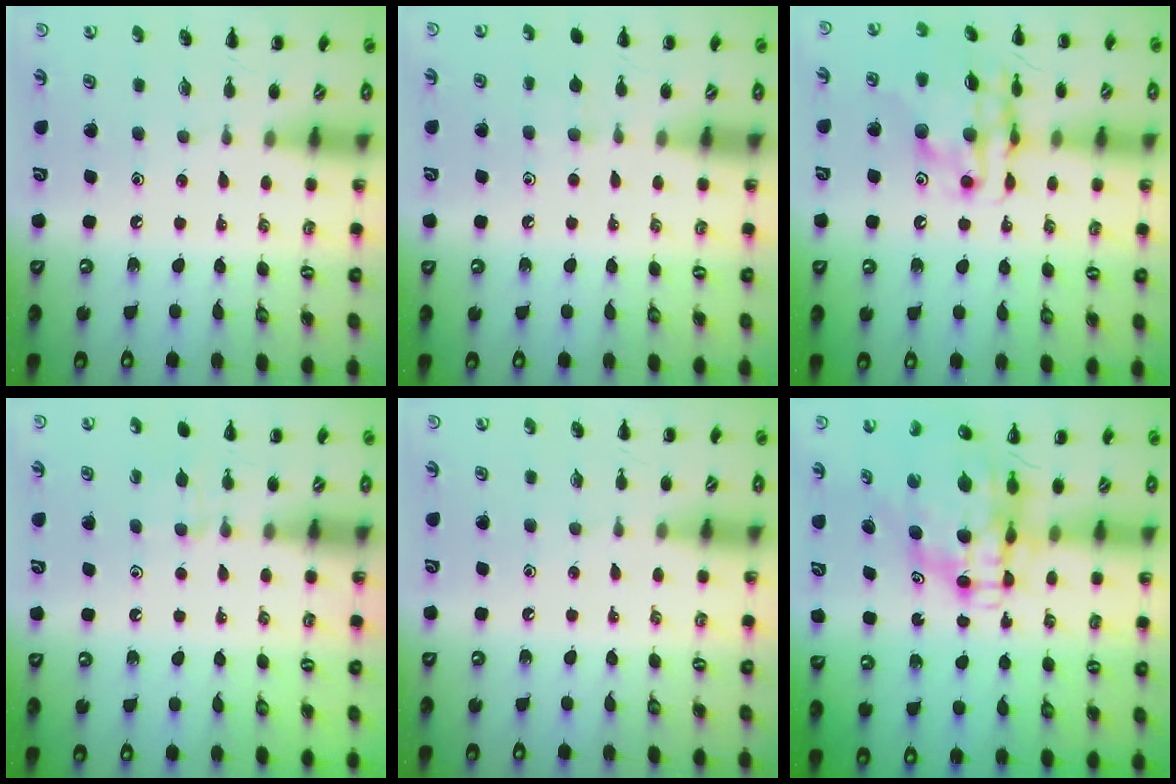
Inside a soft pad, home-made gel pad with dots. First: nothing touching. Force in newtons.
{"total": 5.7, "press": 5.5, "slide": 1.8}
{"total": 15.4, "press": 15.3, "slide": 2.2}
{"total": 4.4, "press": 4.1, "slide": 1.7}
{"total": 0.0}
{"total": 10.4, "press": 9.8, "slide": 3.4}